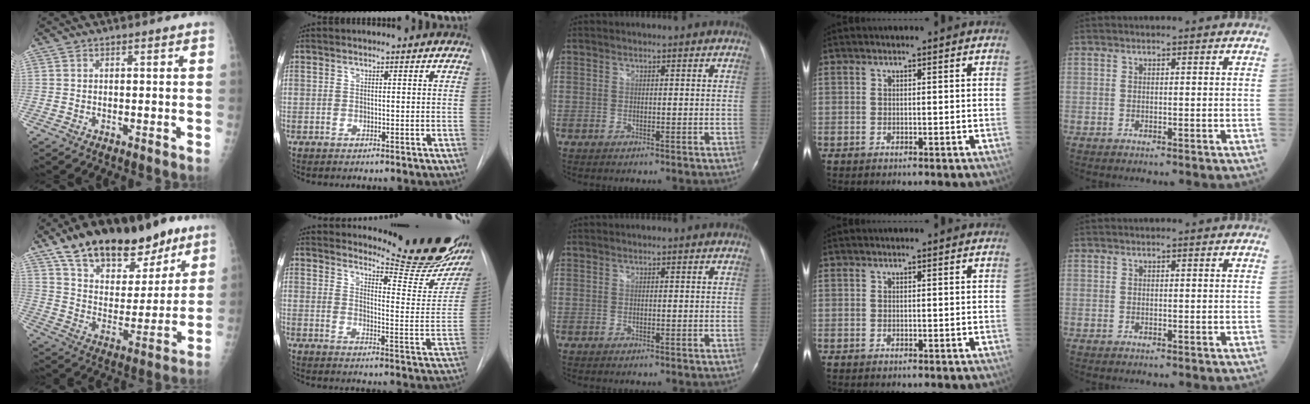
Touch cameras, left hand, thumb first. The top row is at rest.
{"thumb": {"total": 24.4, "force": [15.9, 12.4, 13.8], "torque": [-0.185, -0.041, 0.260]}, "index": {"total": 18.6, "force": [16.7, 2.0, 7.9], "torque": [-0.103, -0.105, 0.197]}}